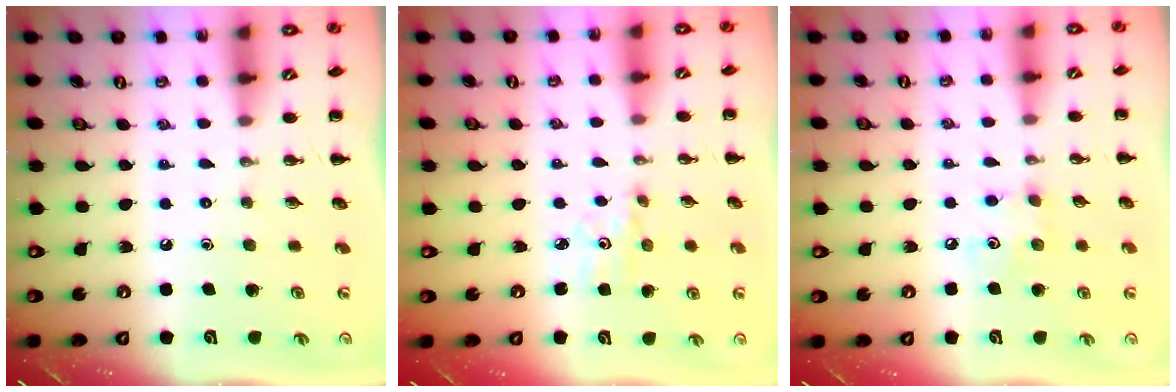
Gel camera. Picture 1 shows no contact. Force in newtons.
{"total": 3.4, "press": 3.2, "slide": 1.1}
{"total": 4.8, "press": 4.7, "slide": 1.0}